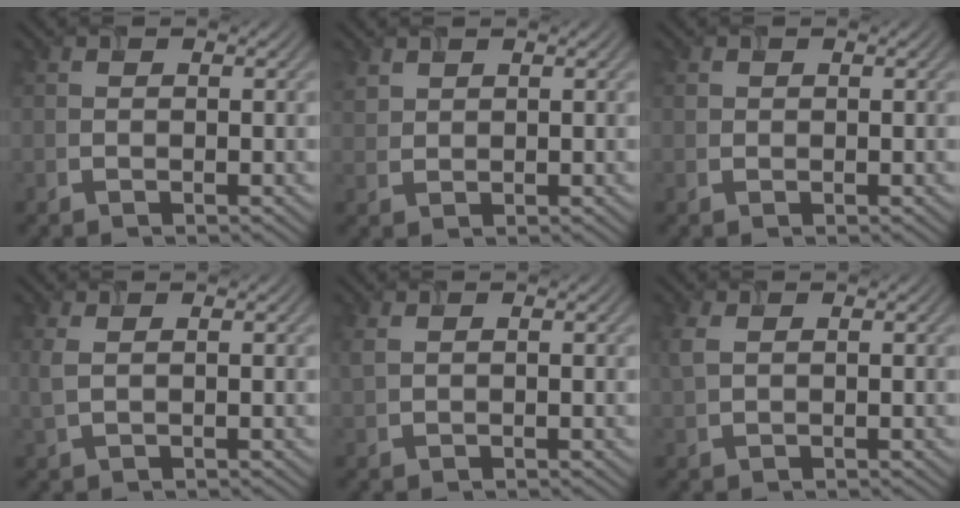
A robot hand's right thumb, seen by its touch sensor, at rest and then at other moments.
{"total": 1.7, "force": [1.3, 0.9, 0.6], "torque": [-0.023, 0.001, 0.033]}
{"total": 0.5, "force": [0.2, 0.5, 0.1], "torque": [-0.002, -0.003, 0.007]}
{"total": 1.8, "force": [0.8, 0.6, 1.5], "torque": [-0.042, 0.001, 0.017]}
{"total": 1.2, "force": [0.7, 0.5, 0.9], "torque": [-0.029, 0.001, 0.018]}
{"total": 2.0, "force": [0.8, 1.0, 1.5], "torque": [-0.047, 0.002, 0.018]}